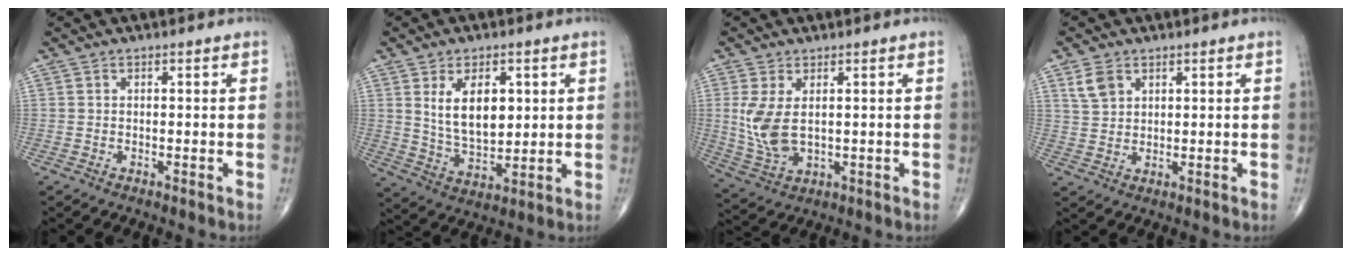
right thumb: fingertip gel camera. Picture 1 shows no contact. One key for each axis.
{"total": 10.7, "fx": 2.8, "fy": 6.0, "fz": 8.4, "tx": -0.121, "ty": -0.022, "tz": 0.062}
{"total": 7.9, "fx": 1.1, "fy": 4.3, "fz": 6.5, "tx": -0.142, "ty": -0.011, "tz": 0.036}
{"total": 4.3, "fx": 2.3, "fy": 2.9, "fz": 2.2, "tx": -0.035, "ty": -0.006, "tz": 0.051}